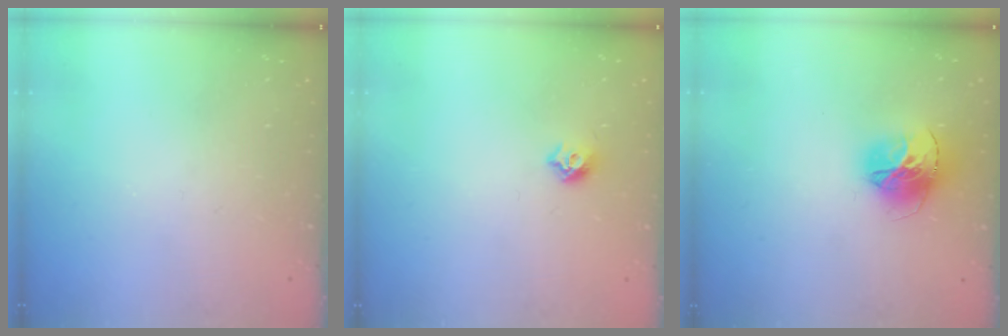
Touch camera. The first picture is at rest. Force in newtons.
{"total": 6.0, "press": 5.9, "slide": 0.9}
{"total": 15.1, "press": 15.0, "slide": 1.5}